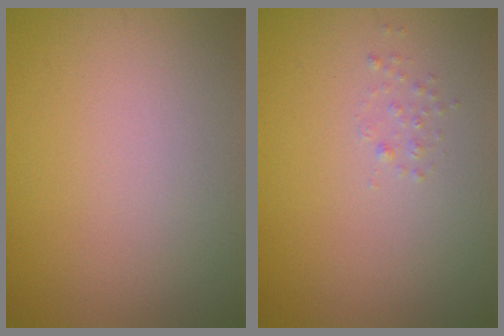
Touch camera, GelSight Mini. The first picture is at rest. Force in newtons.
{"total": 0.6, "press": 0.6, "slide": 0.0}